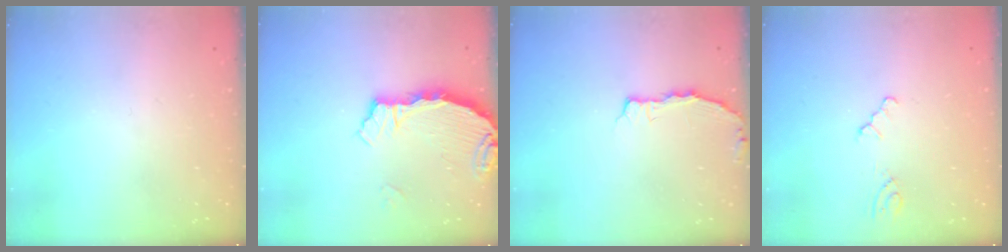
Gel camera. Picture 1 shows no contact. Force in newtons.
{"total": 3.4, "press": 3.3, "slide": 0.4}
{"total": 2.7, "press": 2.7, "slide": 0.5}
{"total": 2.1, "press": 2.0, "slide": 0.4}